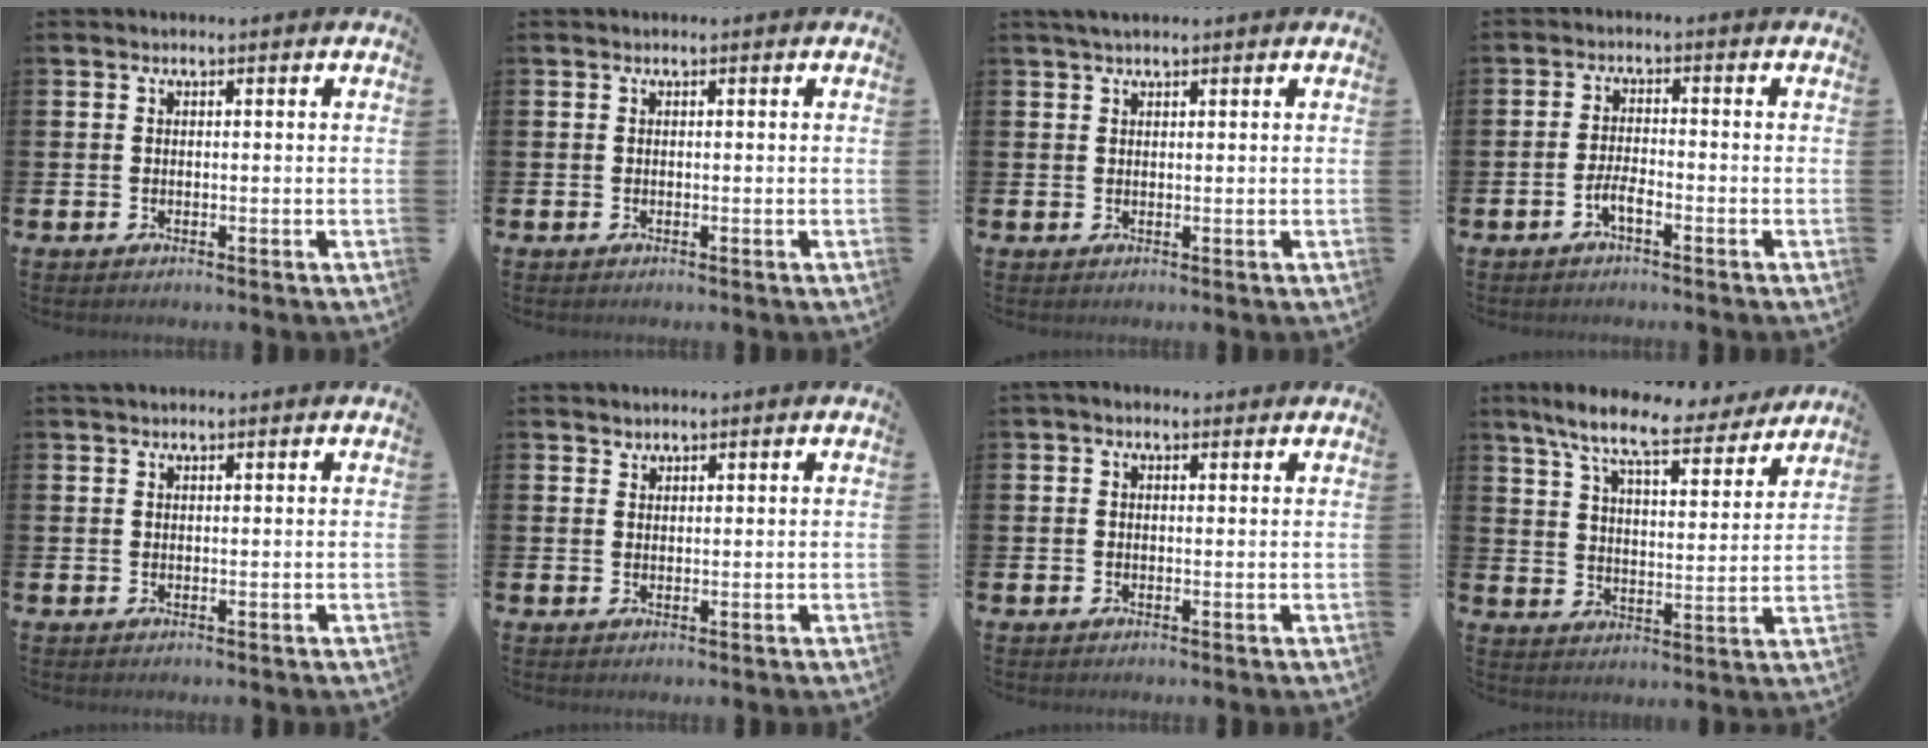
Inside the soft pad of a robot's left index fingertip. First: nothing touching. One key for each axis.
{"total": 0.0}
{"total": 1.8, "fx": 1.5, "fy": 0.5, "fz": 0.9, "tx": -0.018, "ty": 0.006, "tz": 0.027}
{"total": 2.4, "fx": -1.3, "fy": 0.6, "fz": 1.9, "tx": -0.042, "ty": 0.006, "tz": -0.023}
{"total": 0.8, "fx": 0.8, "fy": 0.2, "fz": 0.2, "tx": 0.005, "ty": -0.001, "tz": 0.012}
{"total": 1.3, "fx": 1.3, "fy": 0.4, "fz": -0.2, "tx": 0.010, "ty": -0.001, "tz": 0.023}
{"total": 1.0, "fx": 0.4, "fy": 0.7, "fz": 0.5, "tx": -0.001, "ty": 0.006, "tz": 0.004}
{"total": 10.0, "fx": 8.7, "fy": 1.9, "fz": 4.6, "tx": -0.110, "ty": -0.044, "tz": 0.150}